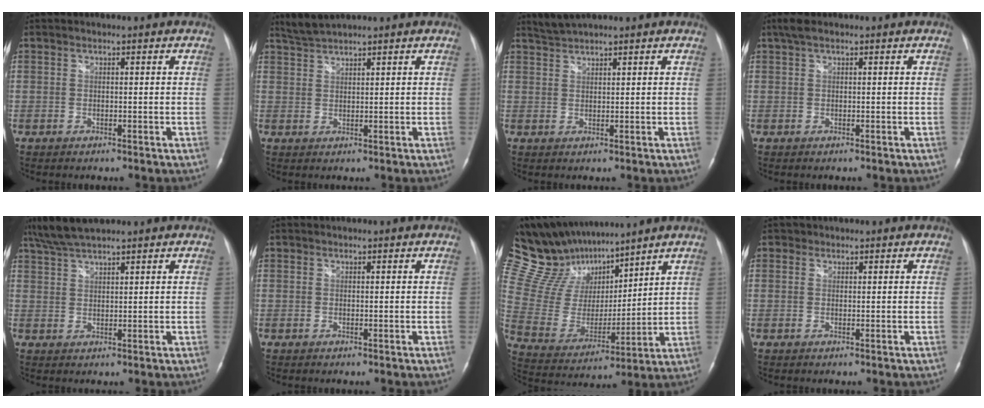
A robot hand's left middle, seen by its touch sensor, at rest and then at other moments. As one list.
[{"total": 2.7, "force": [2.6, -0.4, 0.5], "torque": [-0.018, 0.010, 0.058]}, {"total": 2.3, "force": [2.2, -0.2, 0.4], "torque": [-0.013, 0.010, 0.048]}, {"total": 2.1, "force": [1.3, 0.7, 1.4], "torque": [-0.032, 0.023, 0.025]}, {"total": 5.9, "force": [5.1, 0.5, 3.0], "torque": [-0.066, 0.021, 0.100]}, {"total": 0.0}, {"total": 16.6, "force": [14.3, 5.7, 6.4], "torque": [-0.137, 0.024, 0.273]}, {"total": 0.9, "force": [0.5, 0.8, 0.0], "torque": [0.005, -0.001, 0.003]}]